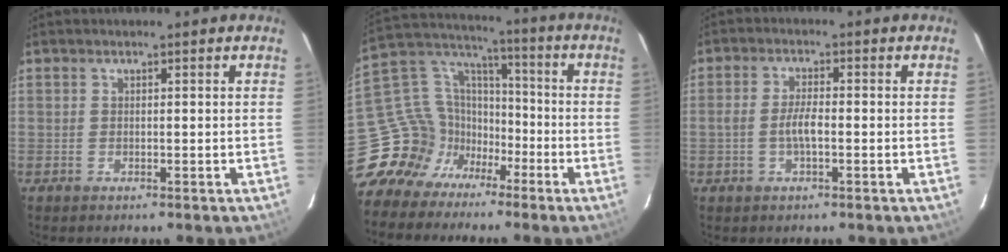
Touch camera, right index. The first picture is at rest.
{"total": 14.8, "force": [-9.2, 10.8, 4.3], "torque": [-0.091, 0.051, -0.167]}
{"total": 3.6, "force": [-1.0, 0.9, 3.3], "torque": [-0.069, 0.004, -0.019]}